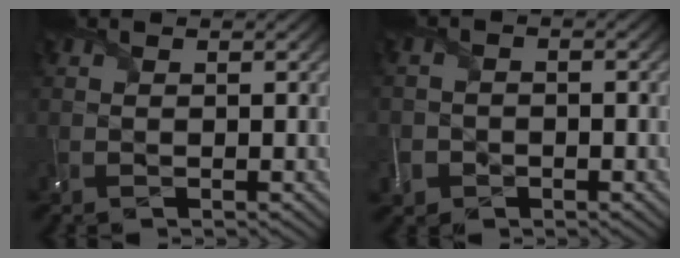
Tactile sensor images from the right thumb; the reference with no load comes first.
{"total": 3.1, "force": [-1.9, 2.4, 0.5], "torque": [-0.006, -0.006, -0.045]}